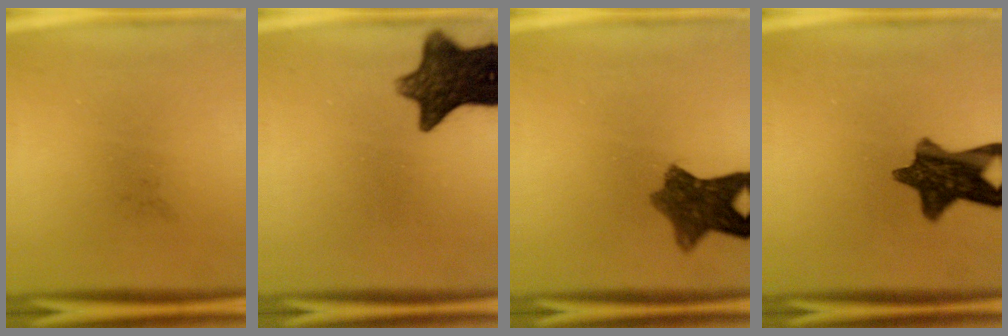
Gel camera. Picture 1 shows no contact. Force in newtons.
{"total": 11.6}
{"total": 8.3}
{"total": 11.0}